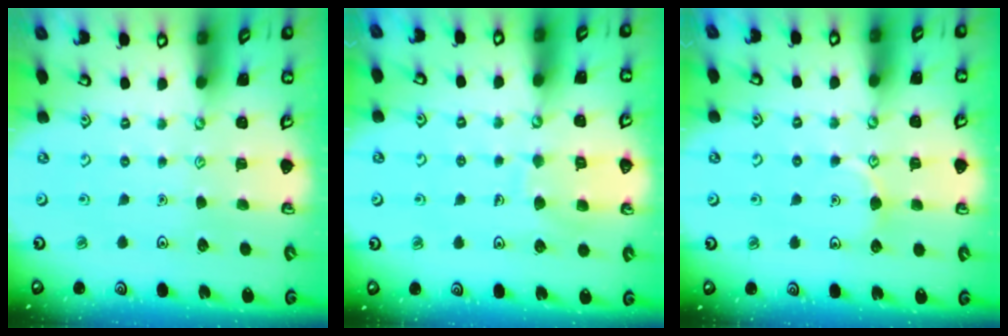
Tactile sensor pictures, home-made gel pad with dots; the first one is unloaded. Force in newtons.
{"total": 7.9, "press": 7.8, "slide": 0.6}
{"total": 4.7, "press": 4.6, "slide": 0.7}